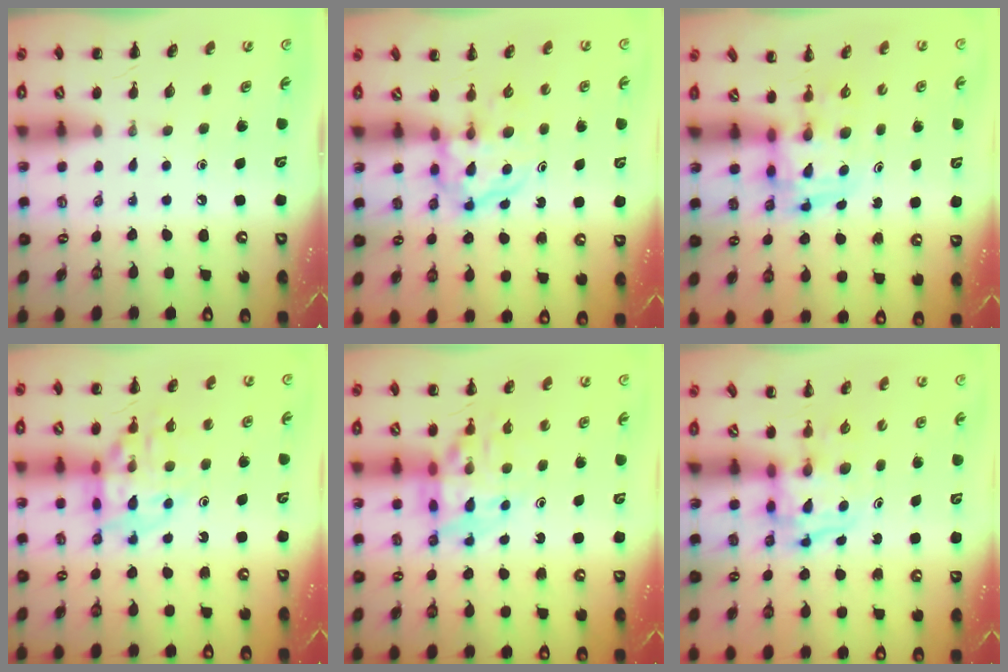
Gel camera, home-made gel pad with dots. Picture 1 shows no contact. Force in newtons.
{"total": 3.8, "press": 3.8, "slide": 0.5}
{"total": 3.6, "press": 3.5, "slide": 0.6}
{"total": 13.6, "press": 13.4, "slide": 2.4}
{"total": 10.3, "press": 10.0, "slide": 2.7}
{"total": 3.4, "press": 3.4, "slide": 0.6}